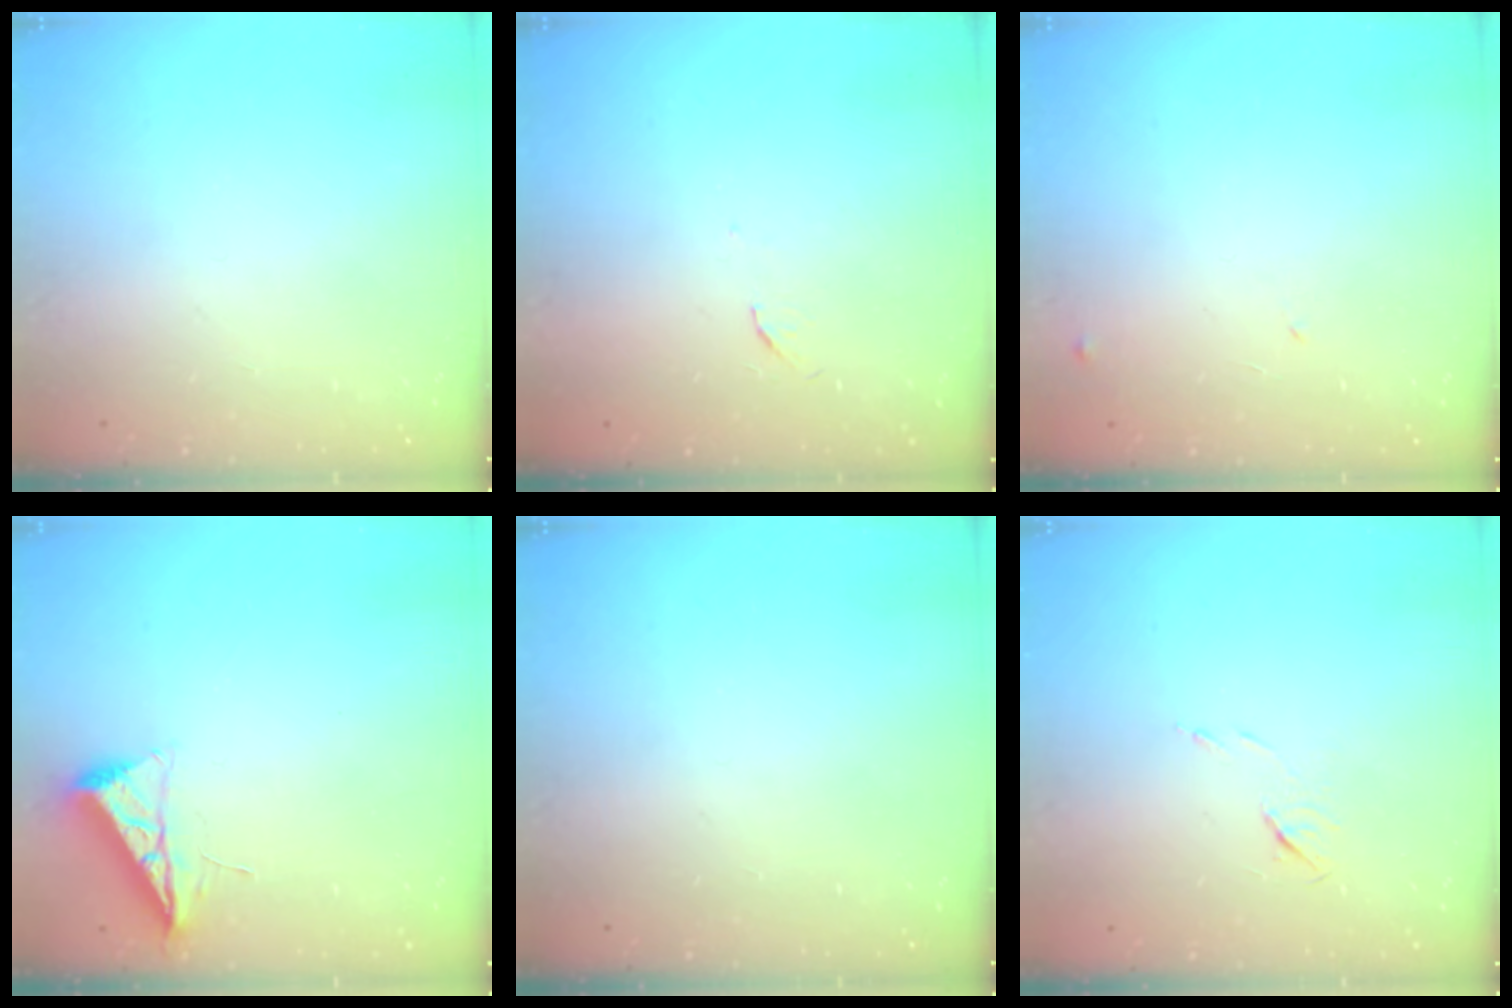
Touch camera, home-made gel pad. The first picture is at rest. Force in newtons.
{"total": 3.2, "press": 3.2, "slide": 0.4}
{"total": 8.1, "press": 8.1, "slide": 0.6}
{"total": 7.0, "press": 6.9, "slide": 0.8}
{"total": 0.0}
{"total": 5.1, "press": 5.0, "slide": 0.8}